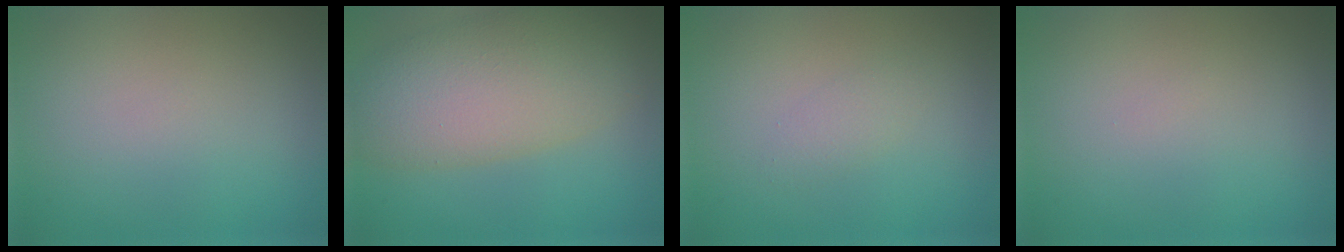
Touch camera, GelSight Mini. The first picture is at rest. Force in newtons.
{"total": 8.1, "press": 8.1, "slide": 0.5}
{"total": 1.1, "press": 1.1, "slide": 0.1}
{"total": 0.0}